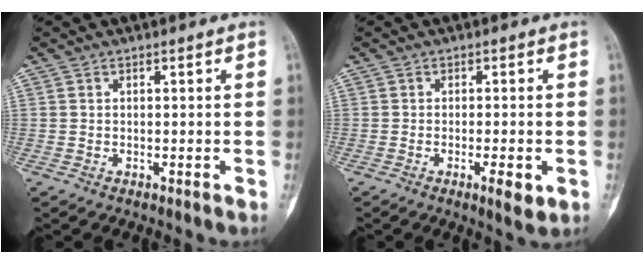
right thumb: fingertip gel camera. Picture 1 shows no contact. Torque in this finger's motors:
{"motor_torque": [-0.28, 0.25, 0.21, 0.31, -0.04]}